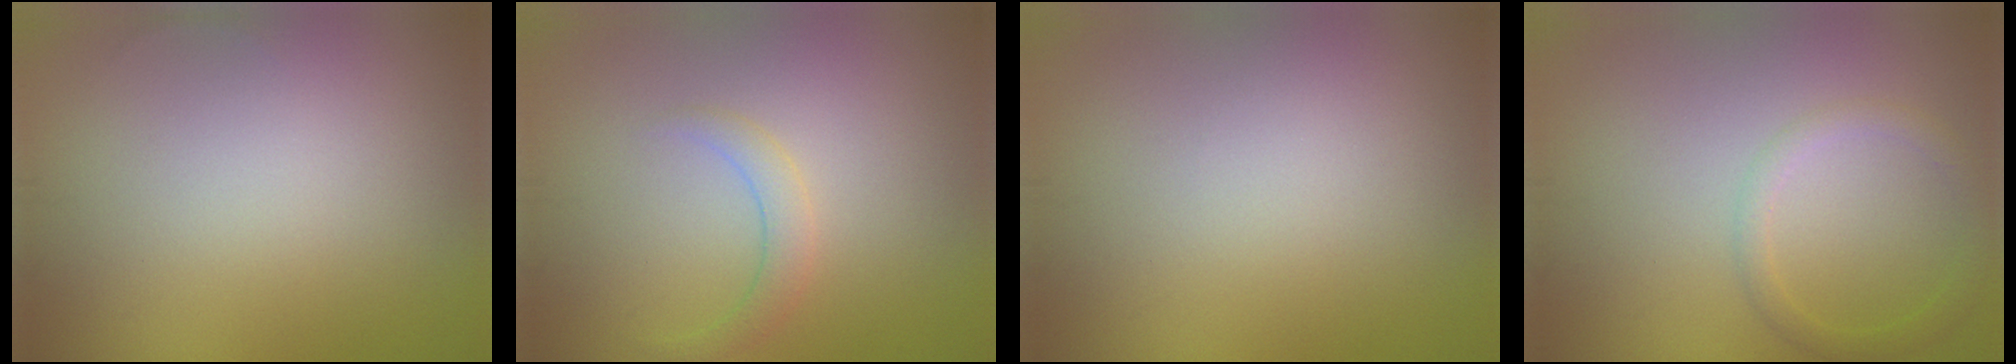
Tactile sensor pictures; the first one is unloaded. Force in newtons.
{"total": 1.7, "press": 1.7, "slide": 0.1}
{"total": 0.0}
{"total": 1.9, "press": 1.9, "slide": 0.2}